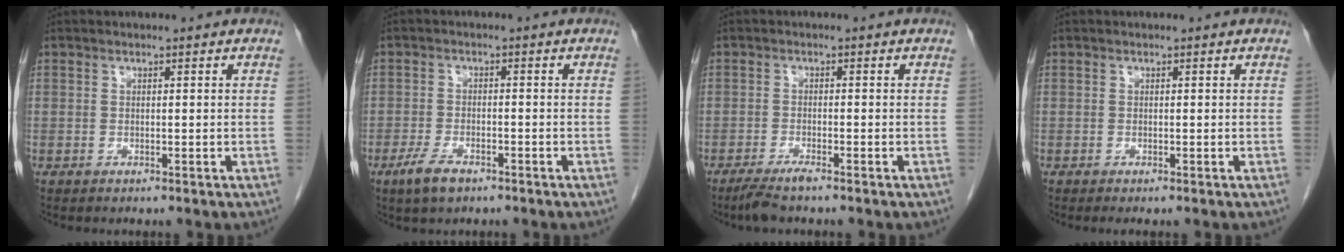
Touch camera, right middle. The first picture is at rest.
{"total": 4.1, "force": [-2.7, 1.5, 2.8], "torque": [-0.064, -0.003, -0.046]}
{"total": 3.1, "force": [-2.5, 0.0, 1.9], "torque": [-0.040, -0.007, -0.049]}
{"total": 0.5, "force": [-0.4, 0.0, 0.3], "torque": [-0.005, -0.002, -0.007]}